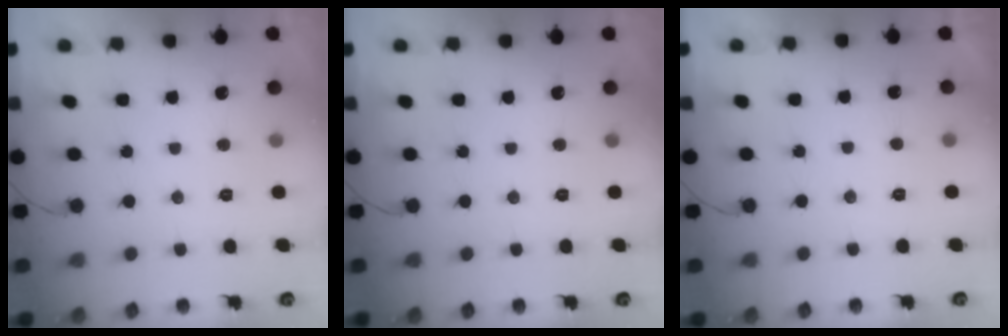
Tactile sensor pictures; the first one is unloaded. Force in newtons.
{"total": 0.0}
{"total": 0.7, "press": 0.5, "slide": 0.5}